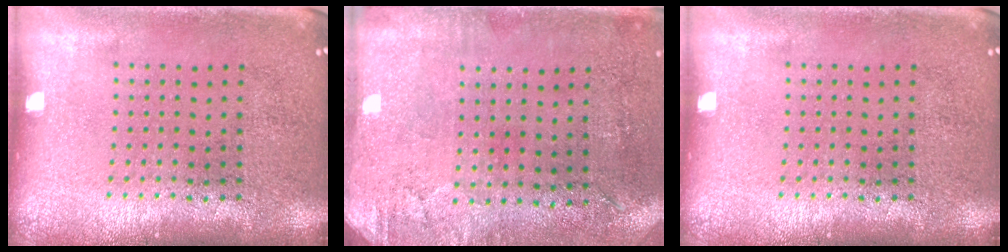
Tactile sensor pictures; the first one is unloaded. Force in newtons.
{"total": 2.9, "press": 2.4, "slide": 1.7}
{"total": 0.0}